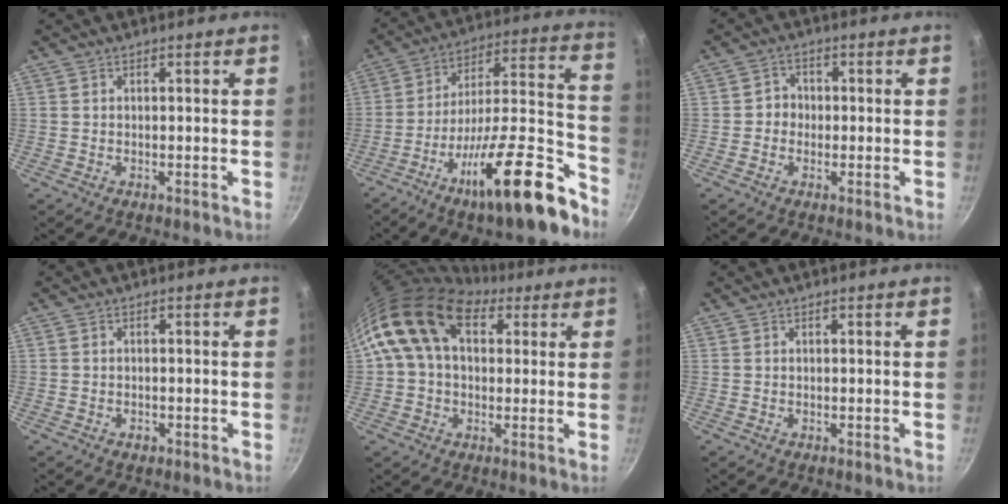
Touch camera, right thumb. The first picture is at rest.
{"total": 23.7, "force": [-14.1, 6.3, 18.0], "torque": [-0.233, 0.095, -0.234]}
{"total": 3.0, "force": [-0.4, 2.8, 0.9], "torque": [0.008, 0.009, -0.012]}
{"total": 1.3, "force": [-0.7, 0.9, 0.7], "torque": [-0.012, 0.003, -0.010]}
{"total": 14.8, "force": [5.2, 10.0, 9.6], "torque": [-0.137, 0.014, 0.072]}
{"total": 0.0}